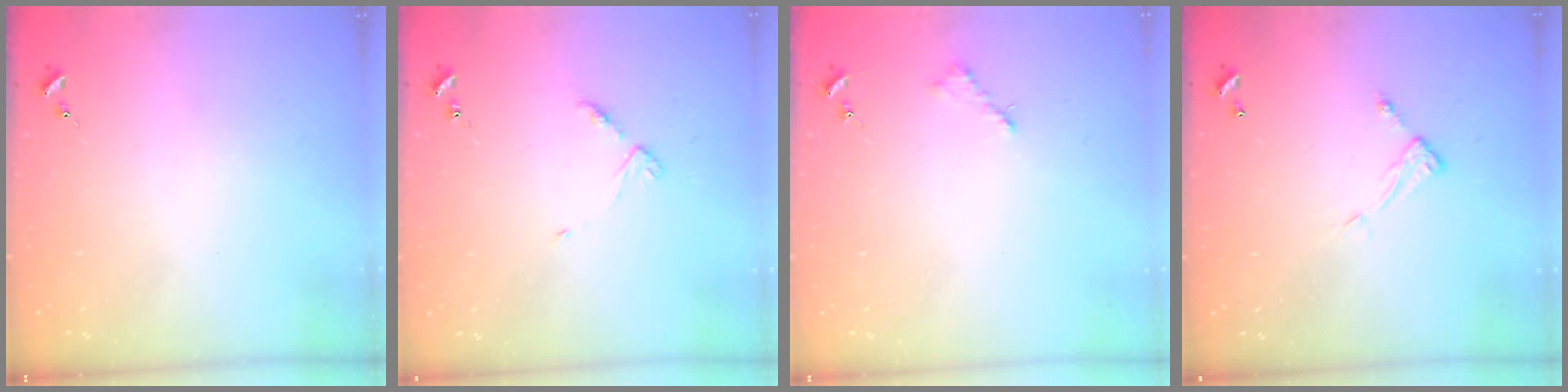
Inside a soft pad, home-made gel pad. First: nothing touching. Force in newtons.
{"total": 4.4, "press": 4.3, "slide": 0.5}
{"total": 2.6, "press": 2.5, "slide": 0.3}
{"total": 5.8, "press": 5.8, "slide": 0.2}